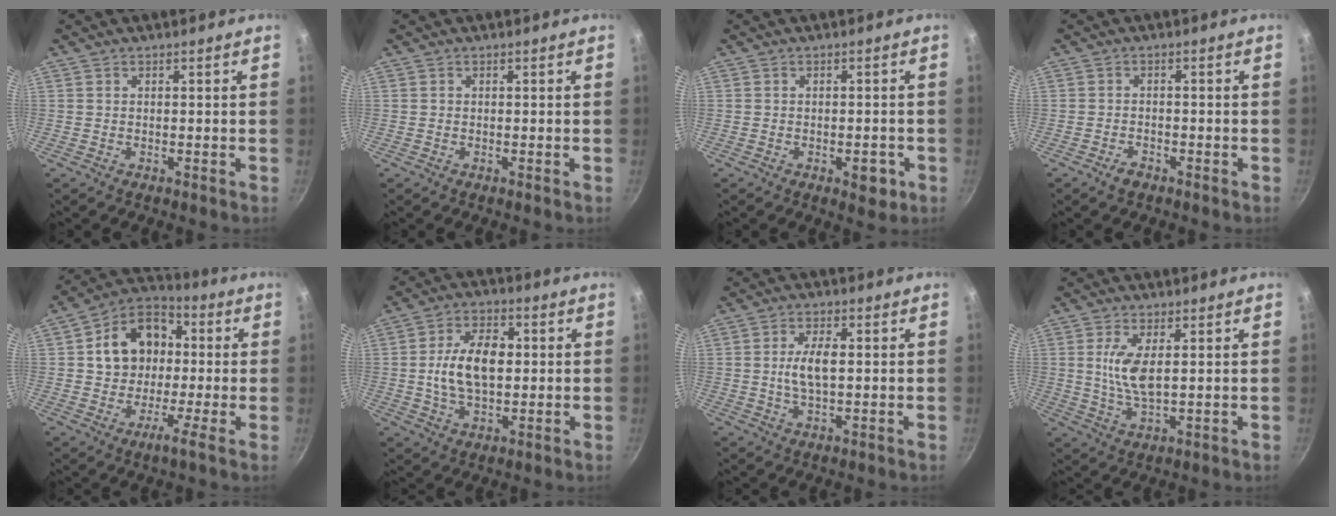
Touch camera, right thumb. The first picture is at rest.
{"total": 0.0}
{"total": 4.0, "force": [-1.6, 2.1, 3.0], "torque": [-0.021, 0.011, -0.015]}
{"total": 2.2, "force": [-1.6, 1.1, 1.0], "torque": [-0.019, 0.016, -0.027]}
{"total": 13.0, "force": [0.9, 9.5, 8.9], "torque": [-0.126, 0.033, -0.011]}
{"total": 11.8, "force": [0.7, 7.2, 9.3], "torque": [-0.148, 0.012, 0.007]}
{"total": 6.0, "force": [0.4, 2.8, 5.3], "torque": [-0.101, 0.006, 0.007]}
{"total": 7.1, "force": [1.4, 2.7, 6.4], "torque": [-0.128, -0.009, 0.030]}